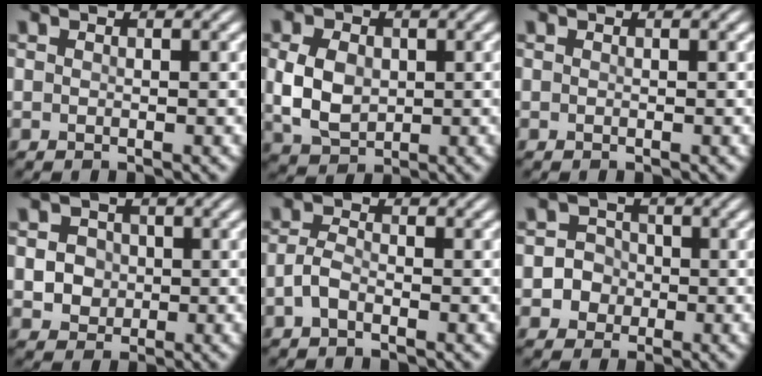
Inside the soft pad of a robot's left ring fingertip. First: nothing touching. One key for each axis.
{"total": 4.8, "fx": 0.2, "fy": 3.6, "fz": 3.2, "tx": -0.071, "ty": -0.002, "tz": 0.005}
{"total": 0.0}
{"total": 3.1, "fx": 0.1, "fy": 2.8, "fz": 1.3, "tx": -0.017, "ty": 0.002, "tz": -0.003}
{"total": 1.7, "fx": -0.9, "fy": 0.8, "fz": 1.3, "tx": -0.027, "ty": 0.004, "tz": -0.023}
{"total": 3.4, "fx": -0.6, "fy": 3.2, "fz": 0.8, "tx": 0.013, "ty": 0.012, "tz": -0.031}